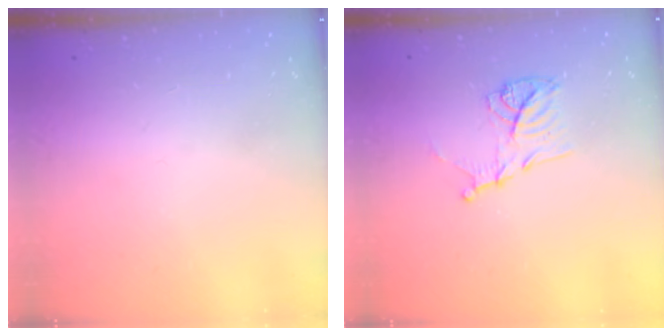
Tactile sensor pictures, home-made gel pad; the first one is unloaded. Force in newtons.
{"total": 11.4, "press": 11.4, "slide": 0.3}